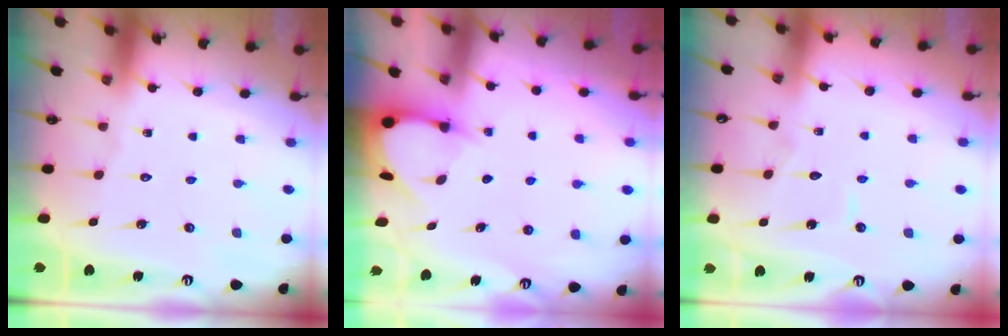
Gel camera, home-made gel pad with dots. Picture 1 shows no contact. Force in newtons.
{"total": 3.5, "press": 3.5, "slide": 0.5}
{"total": 3.7, "press": 3.7, "slide": 0.1}